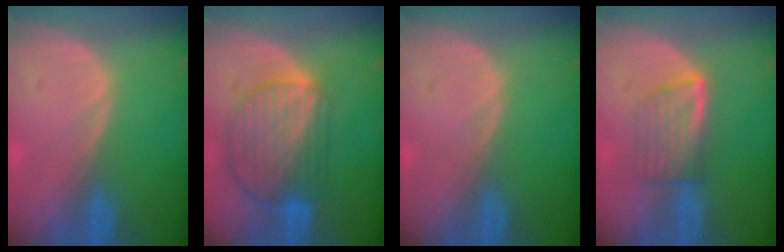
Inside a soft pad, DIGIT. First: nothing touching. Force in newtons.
{"total": 9.6, "press": 8.1, "slide": 5.1}
{"total": 0.0}
{"total": 5.7, "press": 5.3, "slide": 2.3}